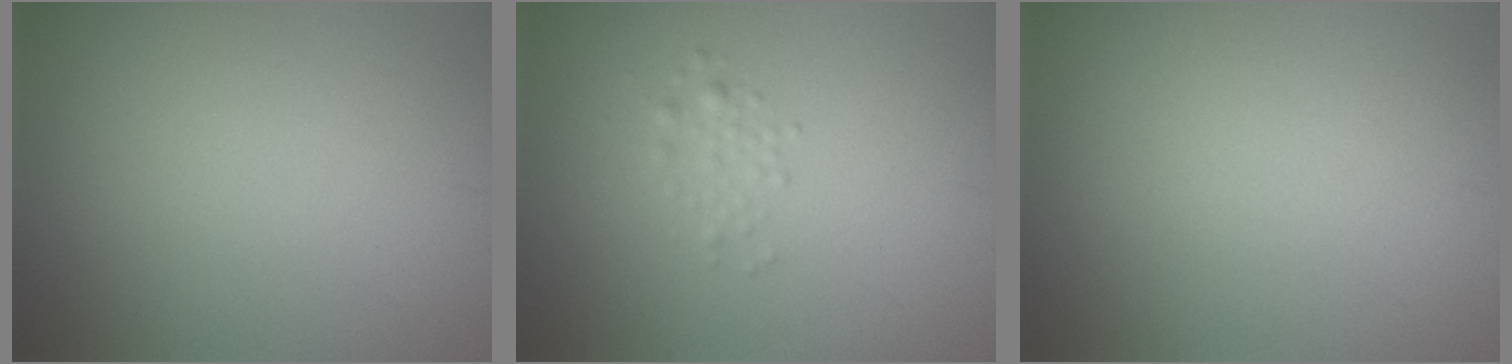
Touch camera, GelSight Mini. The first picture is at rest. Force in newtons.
{"total": 1.2, "press": 1.2, "slide": 0.0}
{"total": 0.0}